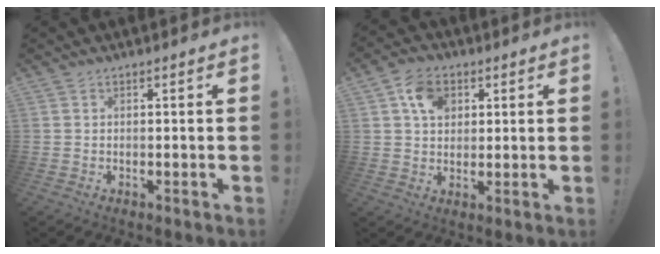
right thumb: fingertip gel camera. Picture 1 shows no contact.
{"total": 8.5, "force": [3.5, 6.5, 4.2], "torque": [-0.056, -0.005, 0.065]}